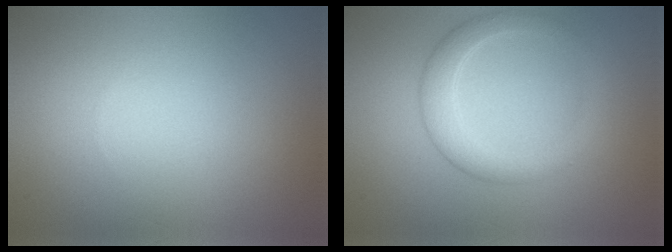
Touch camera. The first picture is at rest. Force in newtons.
{"total": 2.8, "press": 2.8, "slide": 0.2}